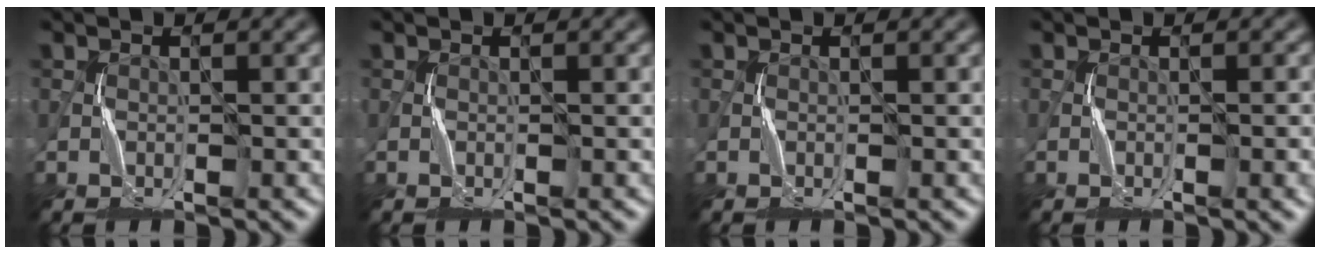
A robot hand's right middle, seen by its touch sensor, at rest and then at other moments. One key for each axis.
{"total": 0.0}
{"total": 0.0}
{"total": 2.2, "fx": -0.4, "fy": 0.6, "fz": 2.1, "tx": -0.015, "ty": 0.006, "tz": -0.001}